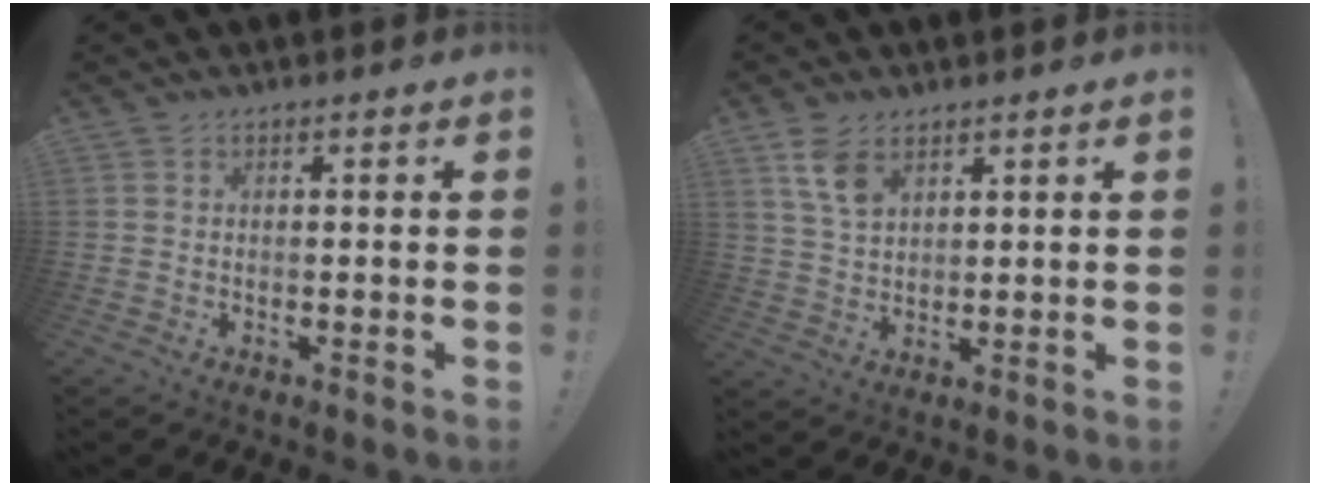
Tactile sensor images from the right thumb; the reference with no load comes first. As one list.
[{"total": 7.2, "force": [4.2, 3.9, 4.4], "torque": [-0.087, -0.013, 0.082]}]